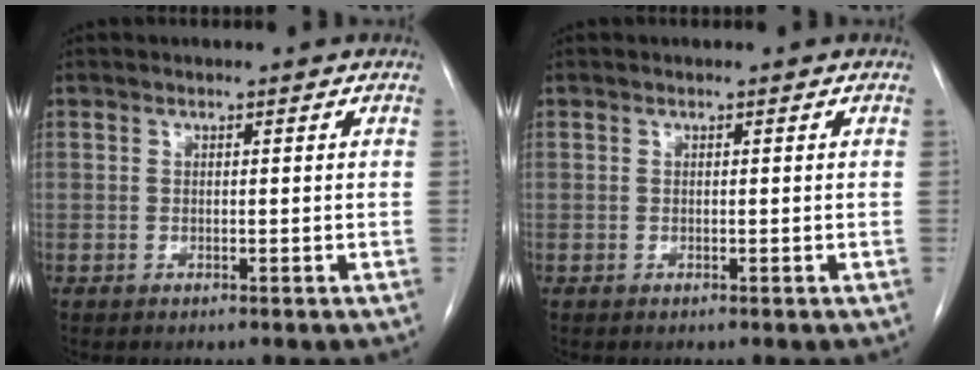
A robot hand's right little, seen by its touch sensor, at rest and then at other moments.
{"total": 0.0}